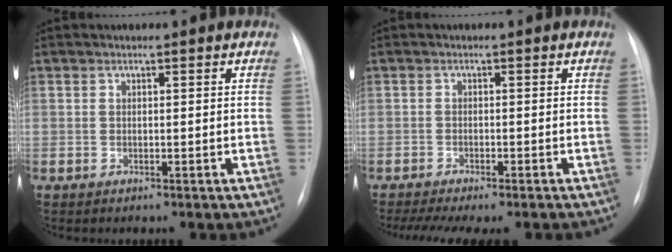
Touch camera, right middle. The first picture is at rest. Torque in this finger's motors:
{"motor_torque": [0.42, -0.37, 0.15, 0.04]}